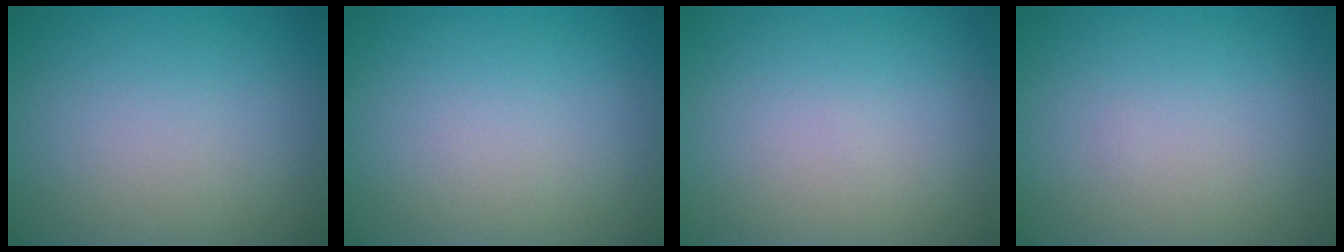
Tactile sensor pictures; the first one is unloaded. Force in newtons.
{"total": 0.0}
{"total": 0.0}
{"total": 0.0}